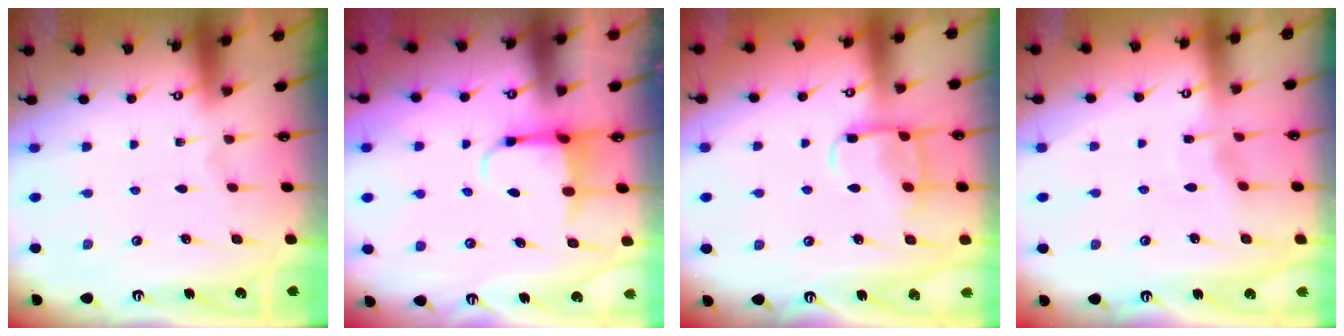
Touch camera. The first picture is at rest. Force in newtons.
{"total": 4.0, "press": 3.9, "slide": 1.0}
{"total": 11.0, "press": 10.9, "slide": 1.2}
{"total": 2.9, "press": 2.9, "slide": 0.4}